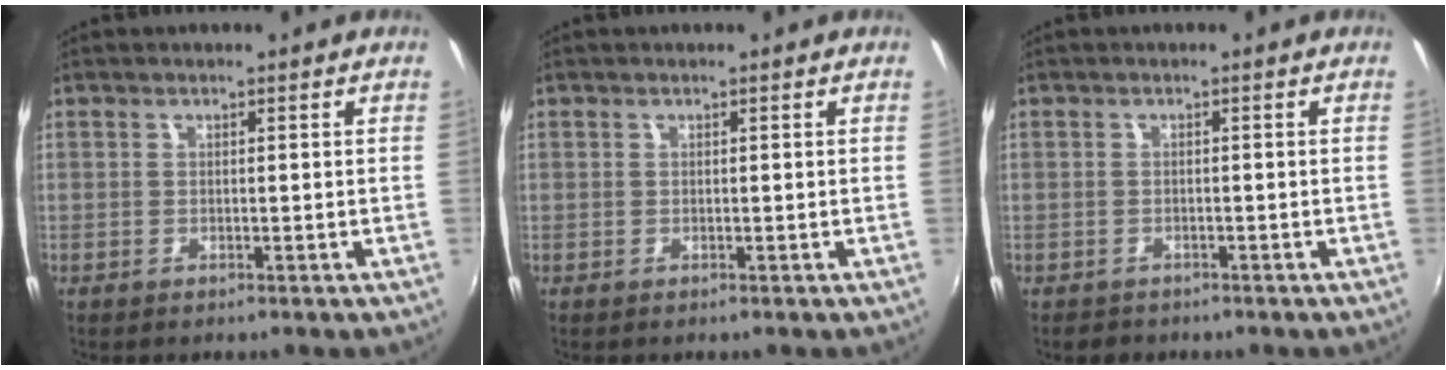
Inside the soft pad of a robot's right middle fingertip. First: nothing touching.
{"total": 0.0}
{"total": 1.7, "force": [-1.3, 1.1, 0.1], "torque": [-0.008, -0.001, -0.019]}